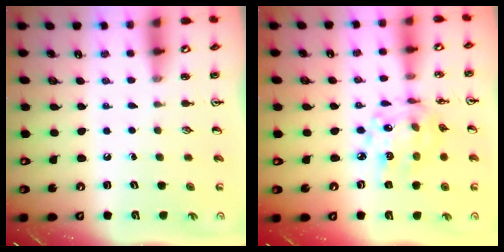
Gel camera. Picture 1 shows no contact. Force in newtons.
{"total": 13.3, "press": 13.3, "slide": 0.9}